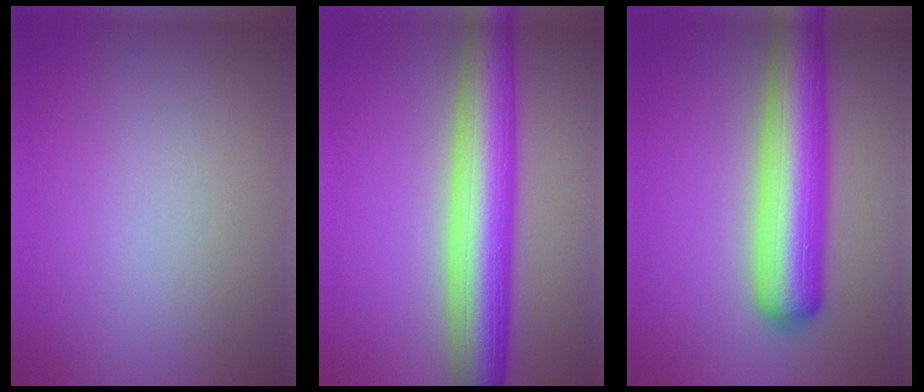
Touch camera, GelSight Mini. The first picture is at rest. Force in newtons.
{"total": 9.4, "press": 9.3, "slide": 0.2}
{"total": 8.7, "press": 8.7, "slide": 0.2}